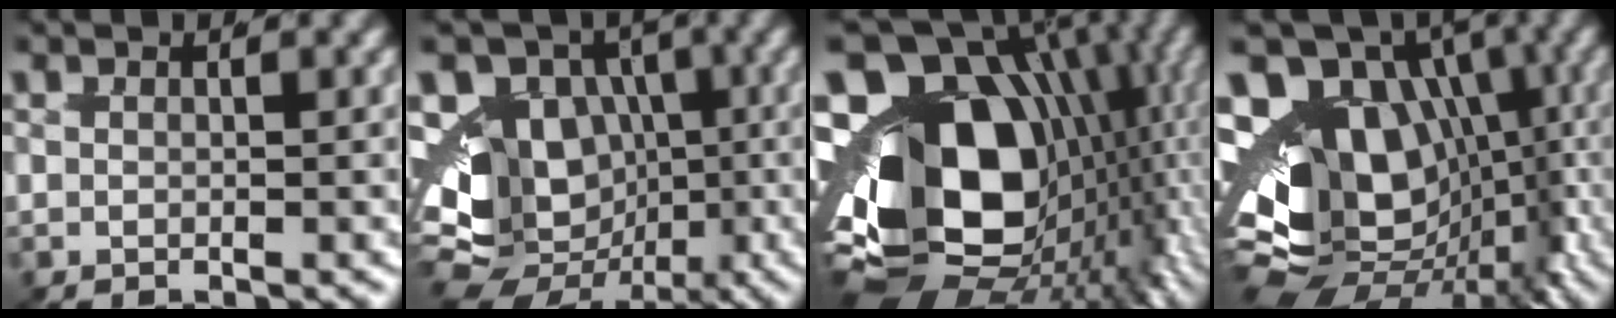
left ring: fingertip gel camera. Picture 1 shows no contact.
{"total": 15.7, "force": [-3.0, 12.8, 8.5], "torque": [-0.193, -0.076, -0.048]}
{"total": 27.8, "force": [-4.2, 18.4, 20.4], "torque": [-0.326, -0.057, -0.049]}
{"total": 19.0, "force": [-2.5, 13.9, 12.8], "torque": [-0.218, -0.059, -0.030]}